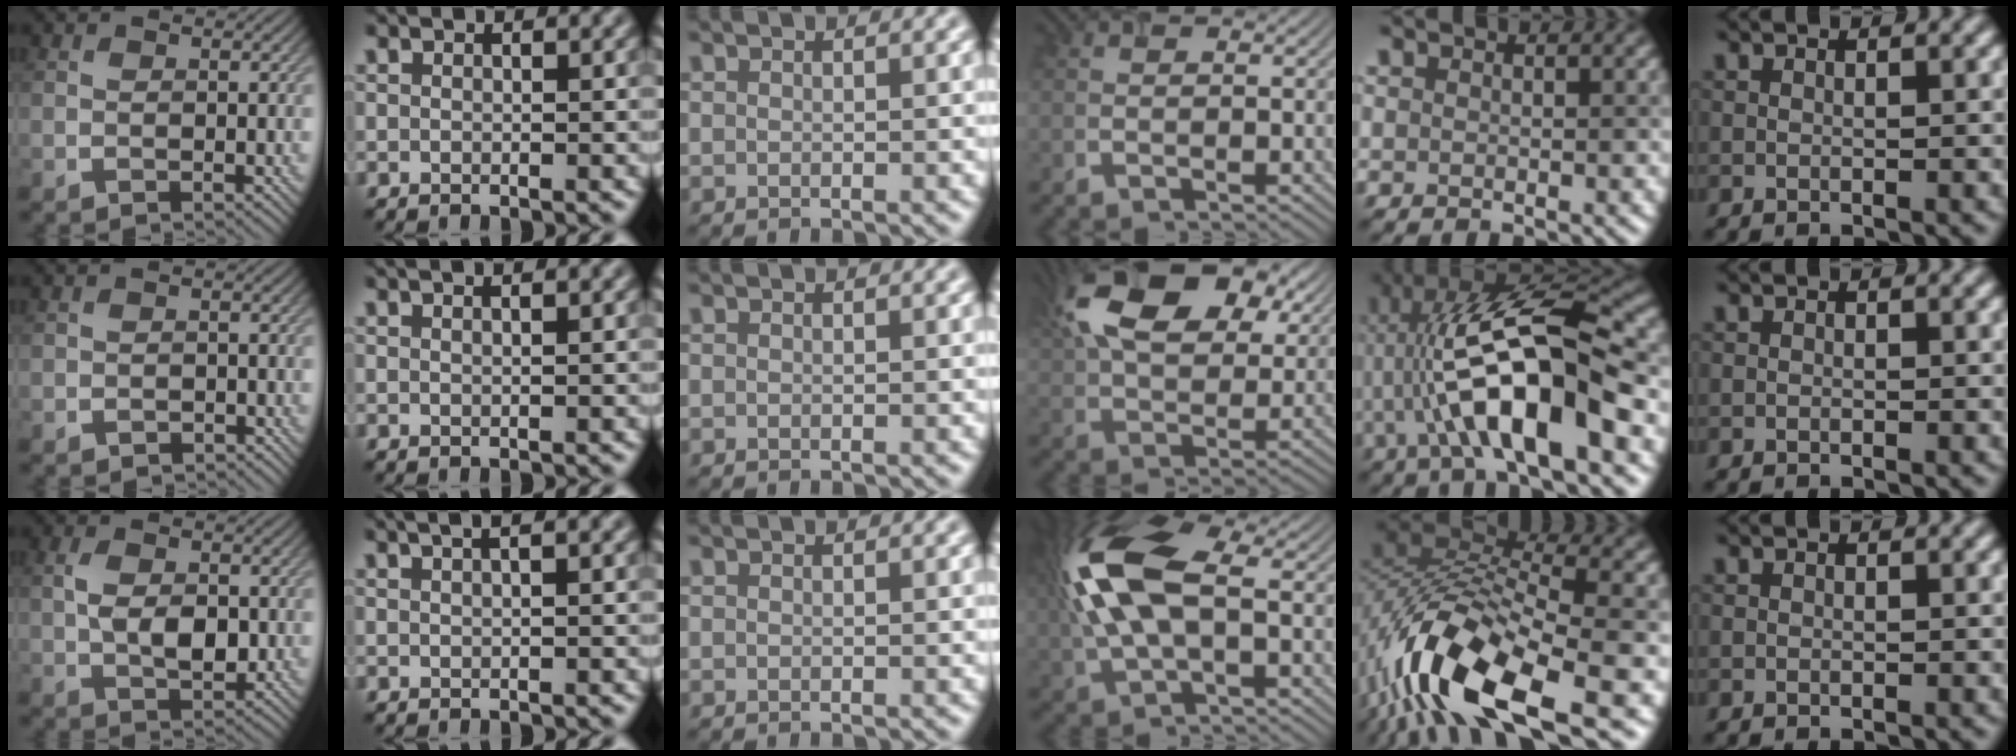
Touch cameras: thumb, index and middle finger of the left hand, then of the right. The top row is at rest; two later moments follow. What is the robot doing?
{"motion": "extract", "object": "airpods case & airpods"}